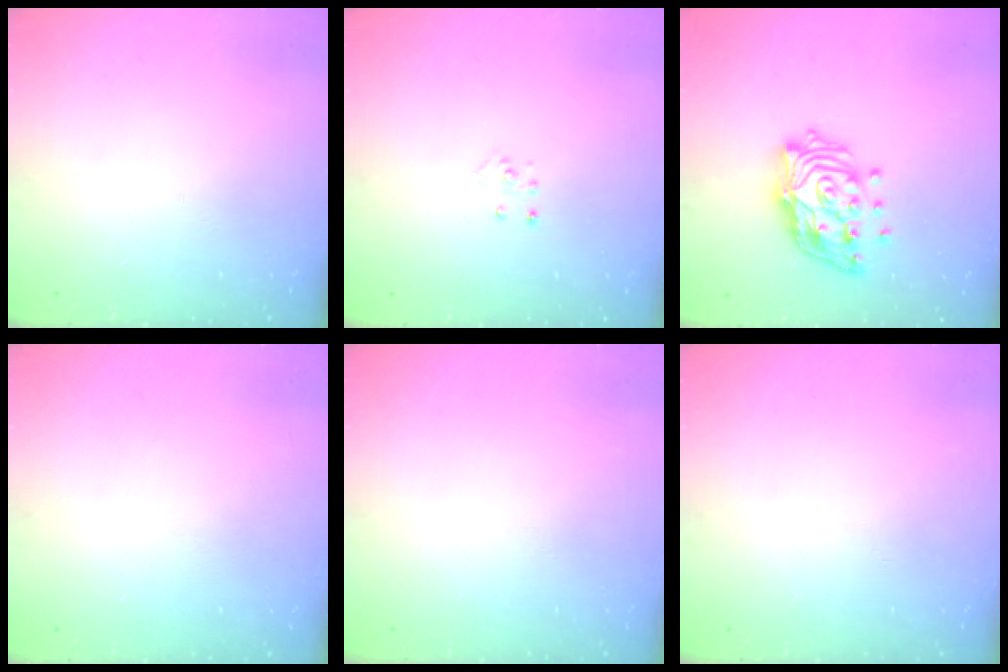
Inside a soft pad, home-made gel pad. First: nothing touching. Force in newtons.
{"total": 3.4, "press": 3.4, "slide": 0.3}
{"total": 15.1, "press": 15.1, "slide": 1.2}
{"total": 0.0}
{"total": 0.0}
{"total": 0.0}